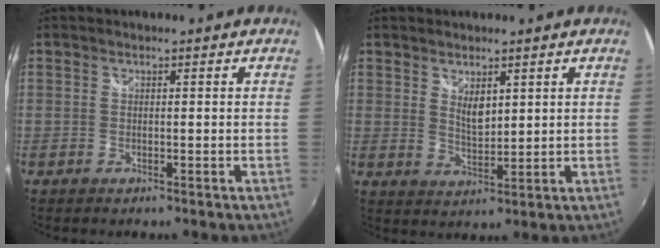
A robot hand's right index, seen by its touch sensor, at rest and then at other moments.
{"total": 4.0, "force": [2.1, 1.9, 2.9], "torque": [-0.044, -0.007, 0.038]}